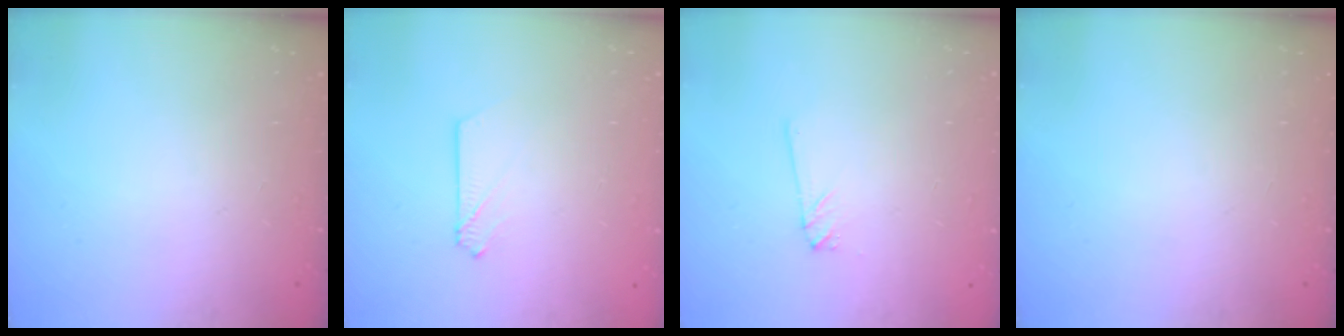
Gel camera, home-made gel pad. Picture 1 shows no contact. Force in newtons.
{"total": 2.7, "press": 2.7, "slide": 0.3}
{"total": 1.2, "press": 1.2, "slide": 0.1}
{"total": 0.0}